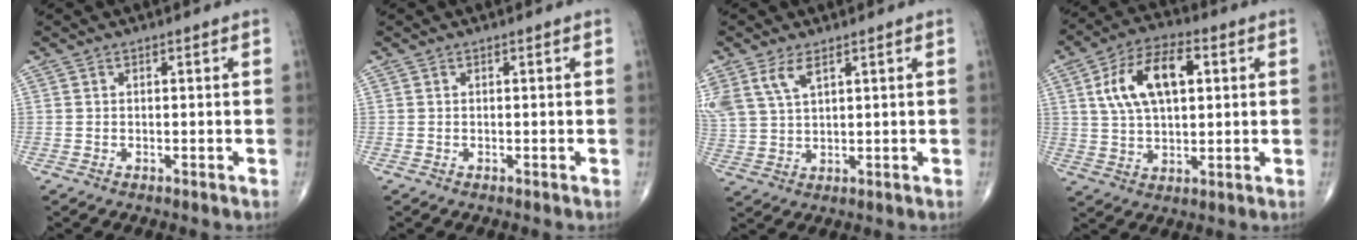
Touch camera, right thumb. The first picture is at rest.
{"total": 0.0}
{"total": 7.4, "force": [4.0, 3.4, 5.1], "torque": [-0.120, -0.003, 0.090]}
{"total": 13.8, "force": [3.6, 7.2, 11.2], "torque": [-0.196, 0.011, 0.064]}